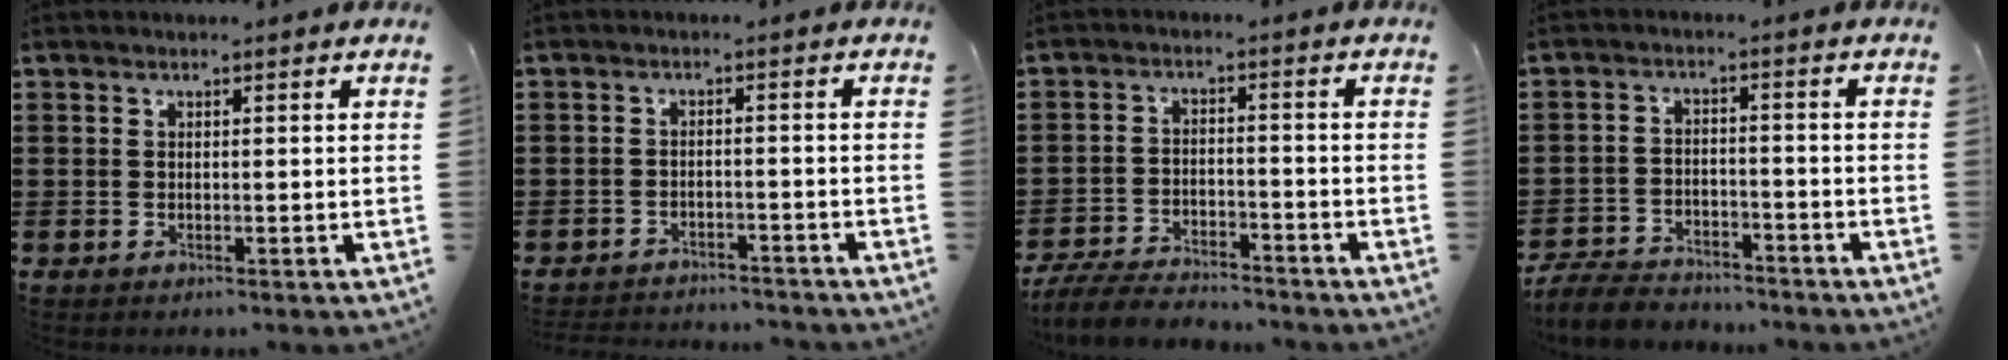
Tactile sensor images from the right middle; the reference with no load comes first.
{"total": 2.7, "force": [-2.7, 0.3, -0.3], "torque": [-0.002, 0.001, -0.059]}
{"total": 6.0, "force": [-5.8, 0.8, 1.5], "torque": [-0.034, 0.005, -0.113]}
{"total": 5.3, "force": [-5.1, 1.1, 0.9], "torque": [-0.026, 0.007, -0.103]}